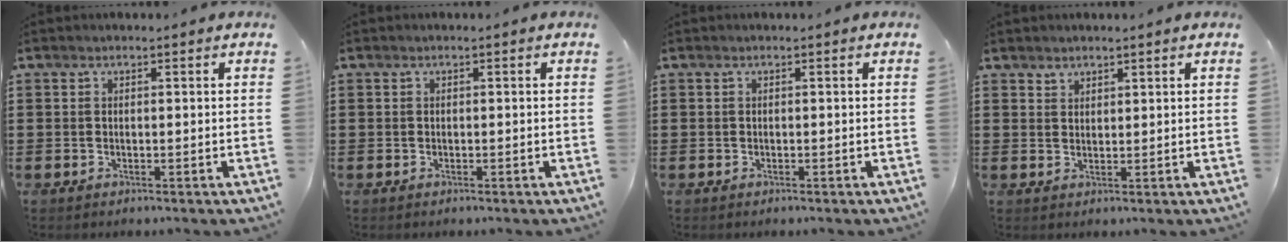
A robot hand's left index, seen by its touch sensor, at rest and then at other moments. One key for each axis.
{"total": 0.0}
{"total": 0.0}
{"total": 1.8, "fx": 1.6, "fy": 0.7, "fz": -0.1, "tx": -0.001, "ty": 0.001, "tz": 0.033}